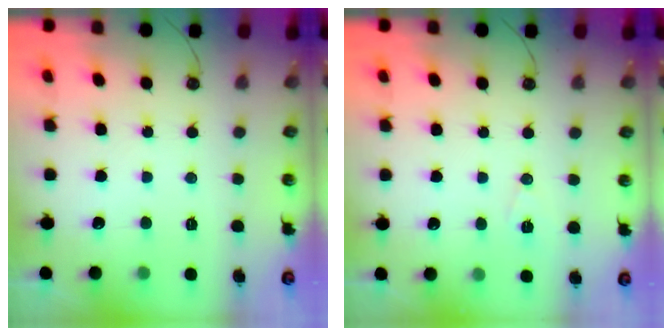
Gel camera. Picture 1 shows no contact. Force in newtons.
{"total": 7.2, "press": 5.6, "slide": 4.5}